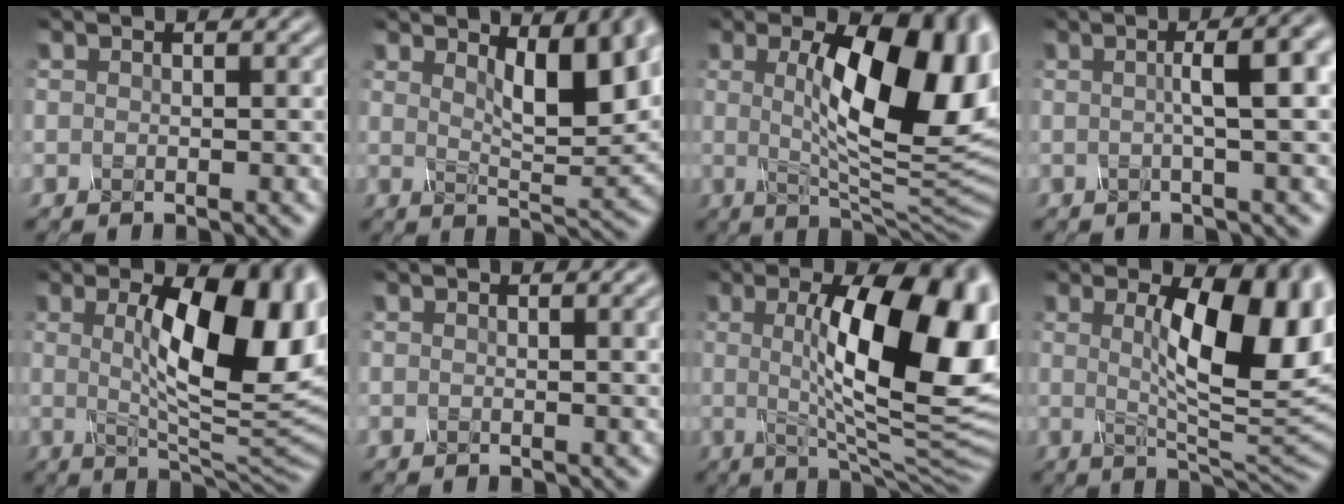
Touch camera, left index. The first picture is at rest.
{"total": 8.0, "force": [3.2, 2.5, 6.9], "torque": [-0.099, -0.001, 0.055]}
{"total": 13.7, "force": [2.2, 5.0, 12.5], "torque": [-0.165, -0.001, 0.033]}
{"total": 6.5, "force": [0.9, 1.8, 6.2], "torque": [-0.058, 0.023, 0.005]}
{"total": 12.3, "force": [1.9, 4.0, 11.5], "torque": [-0.160, -0.001, 0.034]}
{"total": 2.5, "force": [0.6, 0.8, 2.3], "torque": [-0.020, 0.006, 0.004]}
{"total": 14.9, "force": [1.7, 4.9, 13.9], "torque": [-0.180, 0.003, 0.021]}
{"total": 11.0, "force": [1.8, 3.2, 10.4], "torque": [-0.139, -0.001, 0.033]}